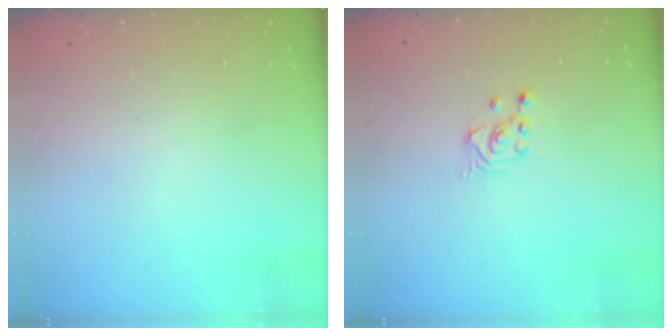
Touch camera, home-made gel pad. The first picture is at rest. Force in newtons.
{"total": 2.6, "press": 2.6, "slide": 0.1}